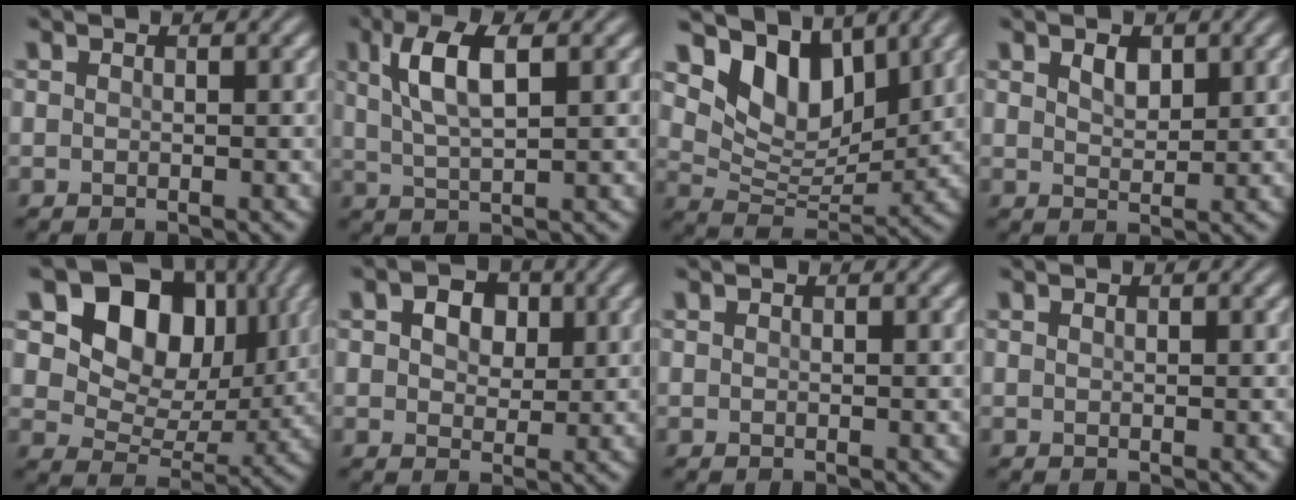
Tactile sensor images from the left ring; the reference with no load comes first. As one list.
[{"total": 5.2, "force": [1.9, 1.7, 4.6], "torque": [-0.094, 0.004, 0.035]}, {"total": 7.4, "force": [4.7, 4.0, 4.0], "torque": [-0.073, -0.010, 0.079]}, {"total": 1.8, "force": [1.0, 0.9, 1.1], "torque": [-0.020, 0.000, 0.021]}, {"total": 11.4, "force": [4.6, 8.0, 6.7], "torque": [-0.113, 0.014, 0.069]}, {"total": 3.8, "force": [1.5, 2.7, 2.3], "torque": [-0.038, 0.003, 0.011]}, {"total": 0.0}, {"total": 0.0}]